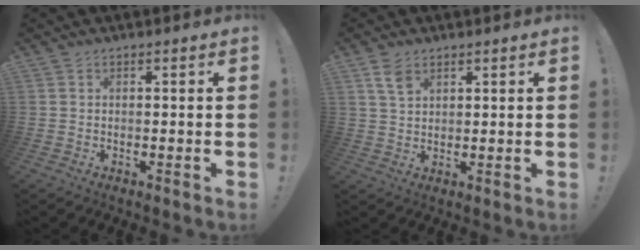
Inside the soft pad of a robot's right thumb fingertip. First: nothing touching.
{"total": 5.1, "force": [3.1, 3.0, 2.8], "torque": [-0.040, -0.014, 0.057]}